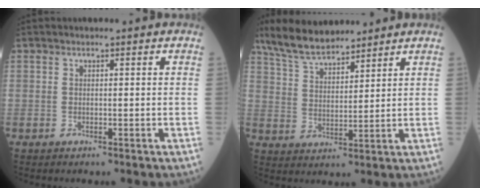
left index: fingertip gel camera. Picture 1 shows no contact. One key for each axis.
{"total": 9.2, "fx": 8.1, "fy": 2.3, "fz": 3.9, "tx": -0.082, "ty": 0.013, "tz": 0.155}